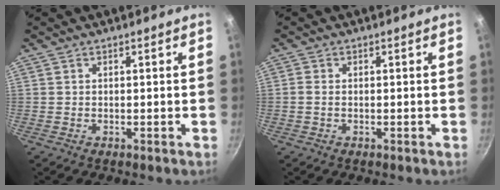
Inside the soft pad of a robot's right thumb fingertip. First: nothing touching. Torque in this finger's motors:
{"motor_torque": [0.00, -0.01, -0.16, 0.08, -0.04]}